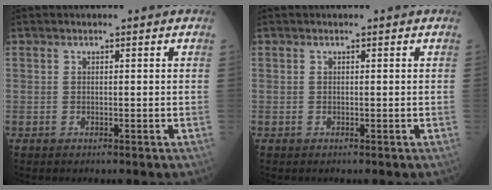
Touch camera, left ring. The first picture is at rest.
{"total": 0.0}